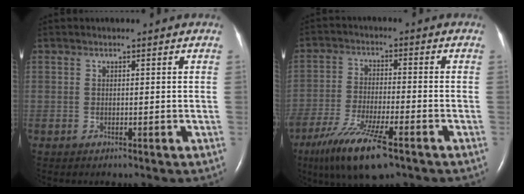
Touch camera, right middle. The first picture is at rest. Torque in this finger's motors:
{"motor_torque": [1.29, -0.85, 0.58, 0.21]}